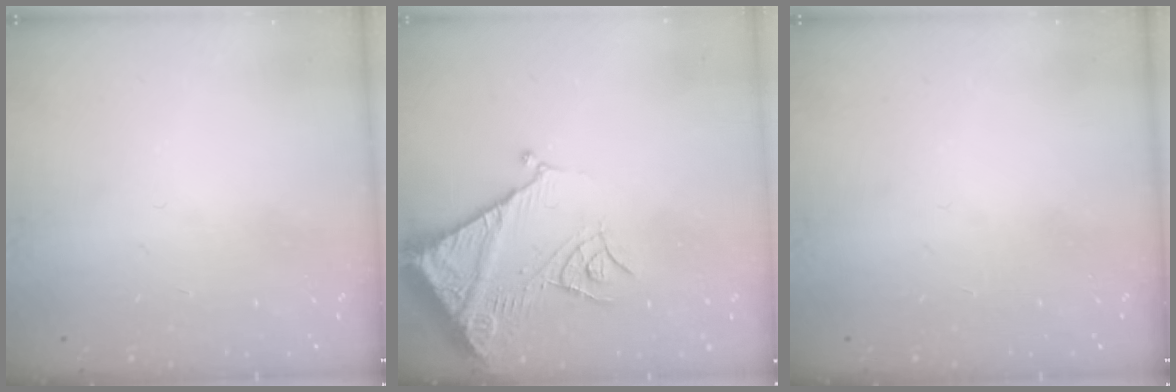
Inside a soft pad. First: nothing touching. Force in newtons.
{"total": 13.7, "press": 13.6, "slide": 1.6}
{"total": 0.0}